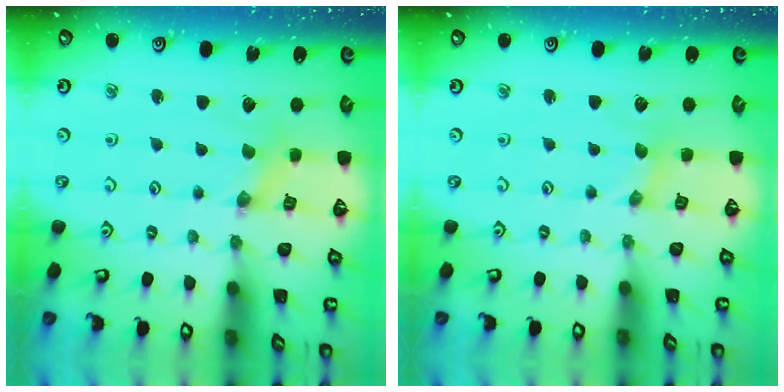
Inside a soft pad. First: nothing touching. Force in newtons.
{"total": 0.0}